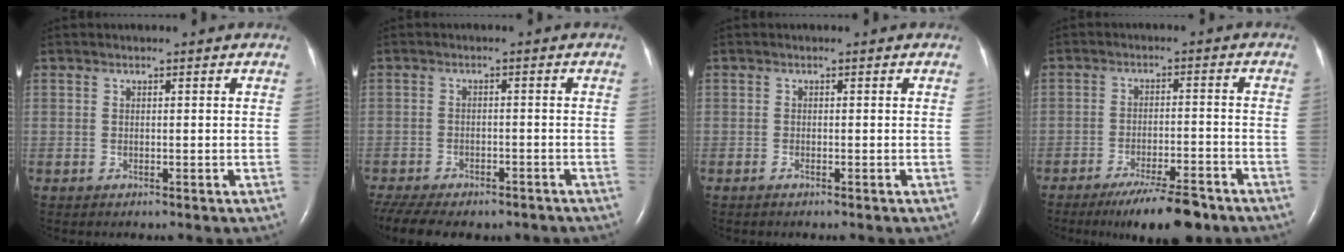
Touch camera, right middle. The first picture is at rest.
{"total": 15.9, "force": [-12.4, 6.6, 7.5], "torque": [-0.192, -0.014, -0.163]}
{"total": 0.6, "force": [-0.5, 0.0, 0.4], "torque": [-0.013, -0.001, -0.008]}
{"total": 9.4, "force": [-7.3, 1.6, 5.8], "torque": [-0.091, -0.018, -0.117]}